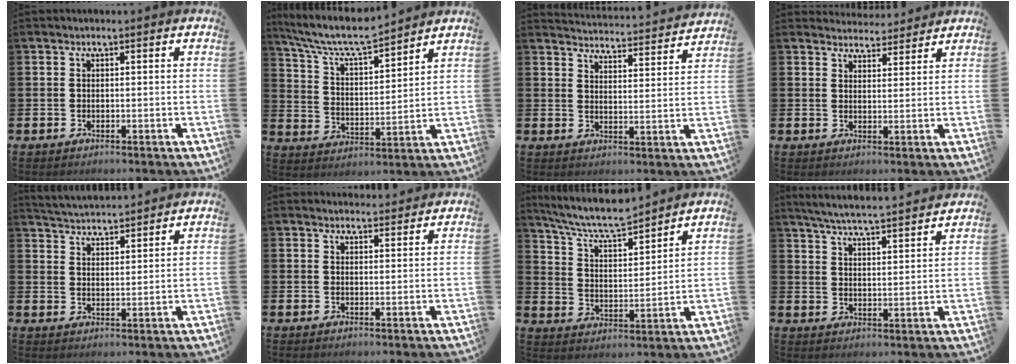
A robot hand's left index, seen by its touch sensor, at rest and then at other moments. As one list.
[{"total": 7.8, "force": [7.2, 0.9, 2.7], "torque": [-0.088, -0.043, 0.126]}, {"total": 4.3, "force": [4.3, 0.0, 0.0], "torque": [-0.012, -0.042, 0.074]}, {"total": 3.7, "force": [3.6, 0.8, -0.3], "torque": [0.005, -0.021, 0.064]}, {"total": 4.4, "force": [4.4, 0.1, -0.2], "torque": [-0.016, -0.025, 0.081]}, {"total": 2.1, "force": [2.1, 0.4, -0.1], "torque": [0.006, -0.012, 0.036]}, {"total": 7.8, "force": [7.2, 1.2, 2.7], "torque": [-0.086, -0.041, 0.128]}, {"total": 5.7, "force": [5.6, -0.2, 1.2], "torque": [-0.046, -0.038, 0.099]}]